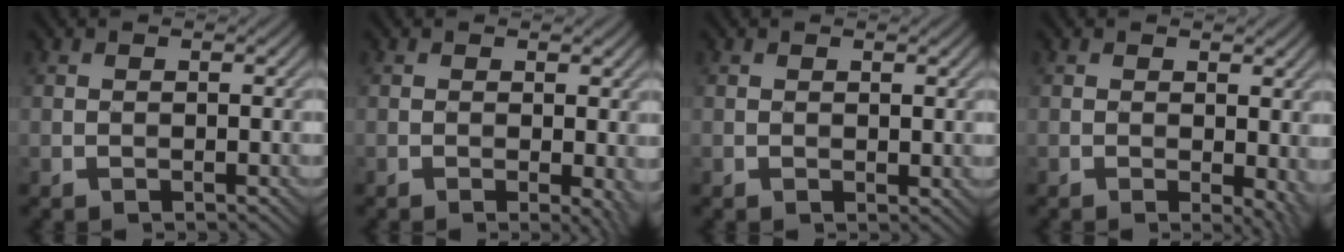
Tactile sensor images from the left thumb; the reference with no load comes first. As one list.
[{"total": 2.4, "force": [-0.3, 0.6, 2.3], "torque": [-0.032, -0.004, -0.006]}, {"total": 0.7, "force": [0.4, 0.4, 0.4], "torque": [-0.002, 0.000, 0.007]}, {"total": 3.6, "force": [-0.2, 1.7, 3.2], "torque": [-0.036, -0.003, 0.000]}]